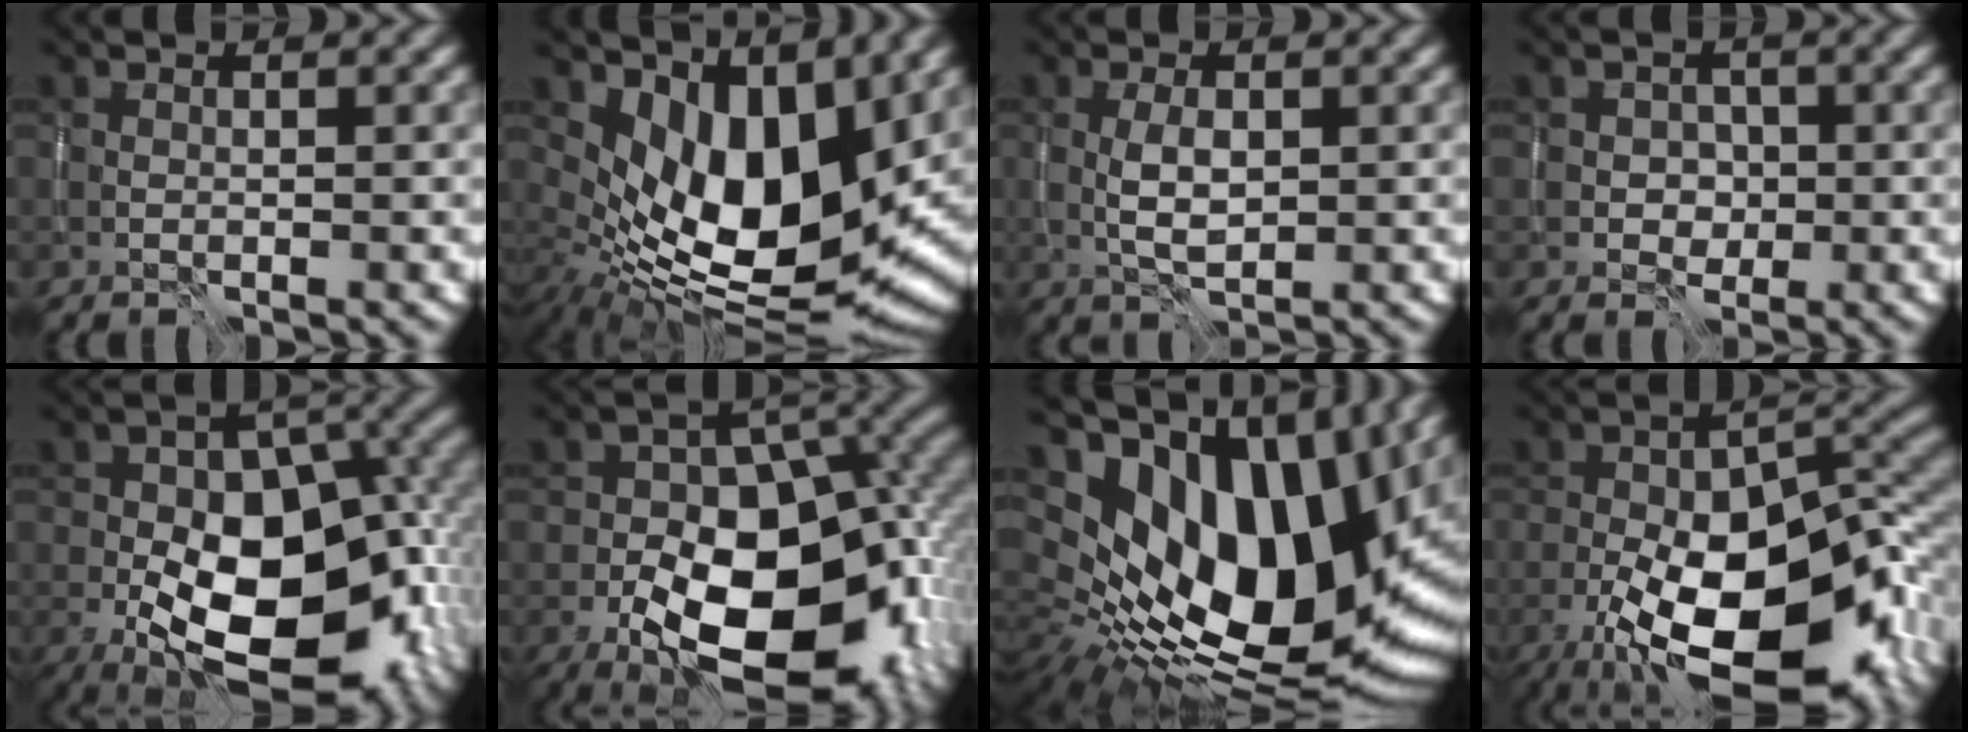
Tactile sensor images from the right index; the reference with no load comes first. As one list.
[{"total": 11.7, "force": [2.5, 5.8, 9.8], "torque": [-0.162, -0.024, 0.057]}, {"total": 2.5, "force": [-0.2, 1.2, 2.2], "torque": [-0.048, 0.000, 0.000]}, {"total": 1.8, "force": [-0.3, 1.6, 0.5], "torque": [-0.008, -0.002, -0.007]}, {"total": 15.9, "force": [-4.2, 9.6, 11.9], "torque": [-0.173, -0.027, -0.053]}, {"total": 16.0, "force": [-6.0, 9.2, 11.6], "torque": [-0.150, -0.023, -0.090]}, {"total": 19.0, "force": [3.9, 11.0, 15.0], "torque": [-0.280, 0.002, 0.073]}, {"total": 17.9, "force": [-8.3, 7.9, 13.7], "torque": [-0.204, -0.015, -0.132]}]